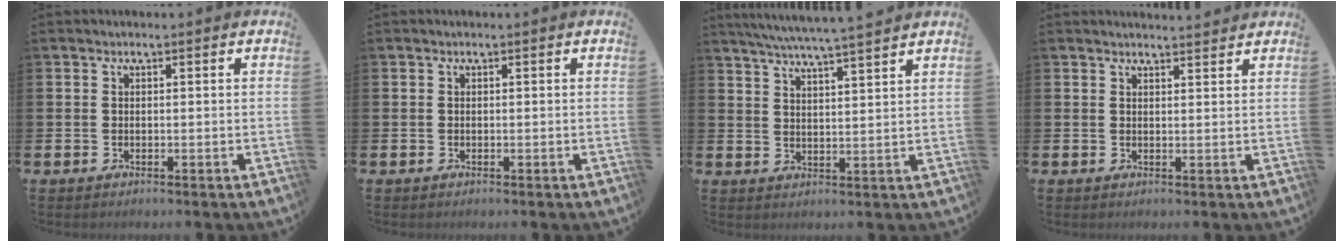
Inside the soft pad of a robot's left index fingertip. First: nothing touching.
{"total": 0.0}
{"total": 5.8, "force": [5.5, -0.7, 1.7], "torque": [-0.044, -0.031, 0.095]}
{"total": 1.9, "force": [1.9, 0.0, -0.1], "torque": [0.010, -0.012, 0.033]}